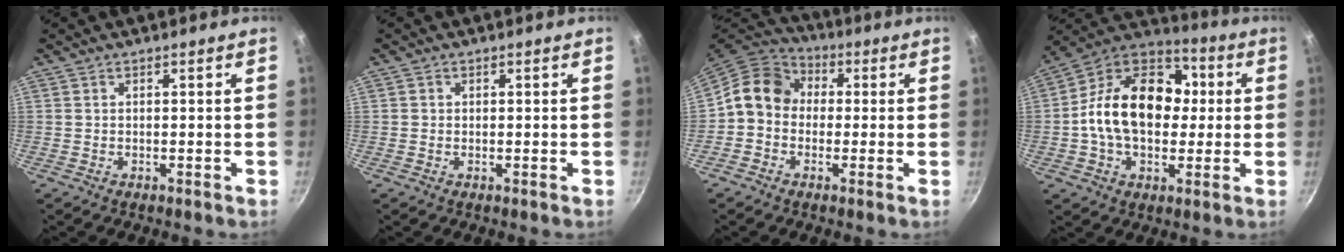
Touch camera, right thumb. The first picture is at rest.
{"total": 0.6, "force": [0.0, 0.6, 0.1], "torque": [0.001, 0.001, -0.001]}
{"total": 10.3, "force": [0.3, 8.8, 5.3], "torque": [-0.064, 0.030, -0.021]}
{"total": 20.5, "force": [0.5, 14.5, 14.5], "torque": [-0.209, 0.038, -0.012]}